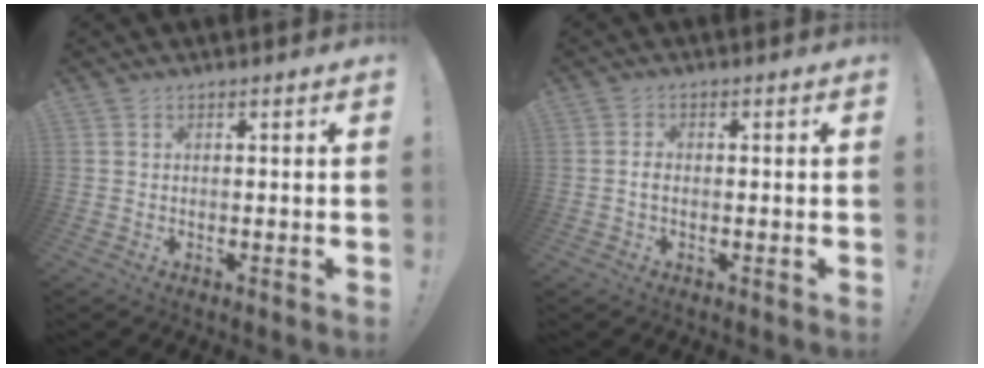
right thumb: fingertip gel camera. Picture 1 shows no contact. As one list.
[{"total": 1.6, "force": [-0.5, 0.8, 1.3], "torque": [-0.030, 0.008, -0.008]}]